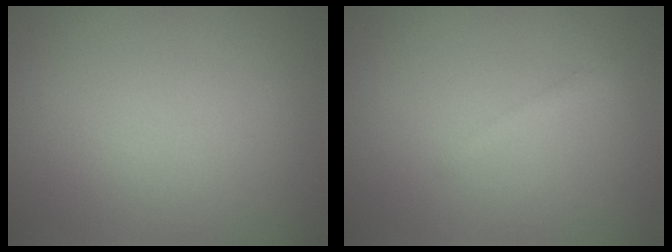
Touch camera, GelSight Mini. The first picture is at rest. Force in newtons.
{"total": 1.2, "press": 1.2, "slide": 0.1}